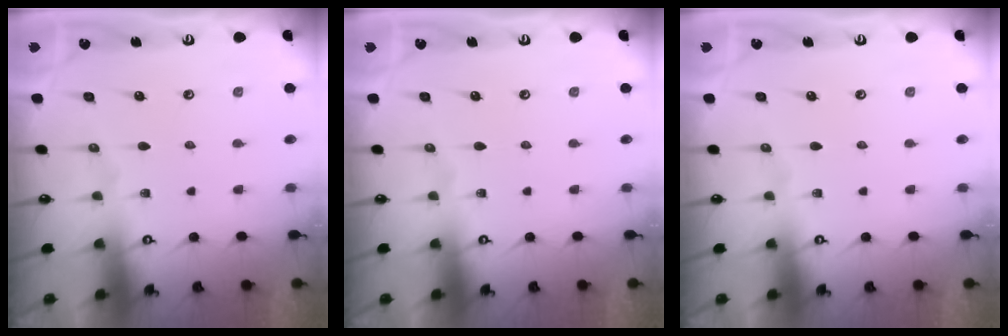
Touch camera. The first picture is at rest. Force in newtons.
{"total": 0.0}
{"total": 0.0}